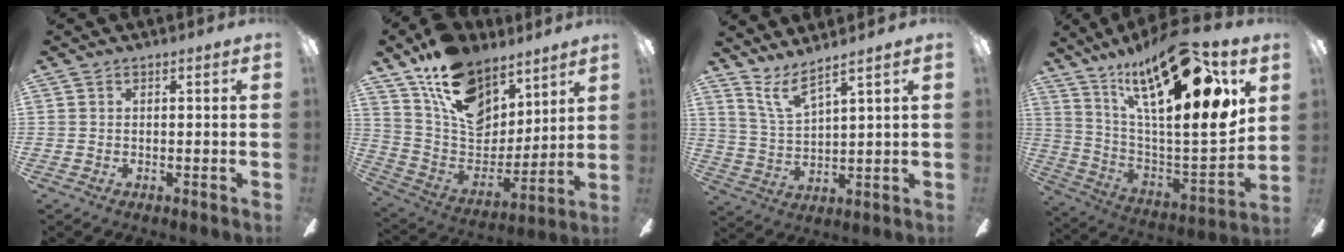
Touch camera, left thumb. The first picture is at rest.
{"total": 18.7, "force": [11.8, 11.3, 9.1], "torque": [-0.171, -0.067, 0.224]}
{"total": 7.9, "force": [6.4, 1.3, 4.5], "torque": [-0.104, -0.033, 0.117]}
{"total": 26.5, "force": [15.5, 6.8, 20.4], "torque": [-0.346, -0.096, 0.249]}